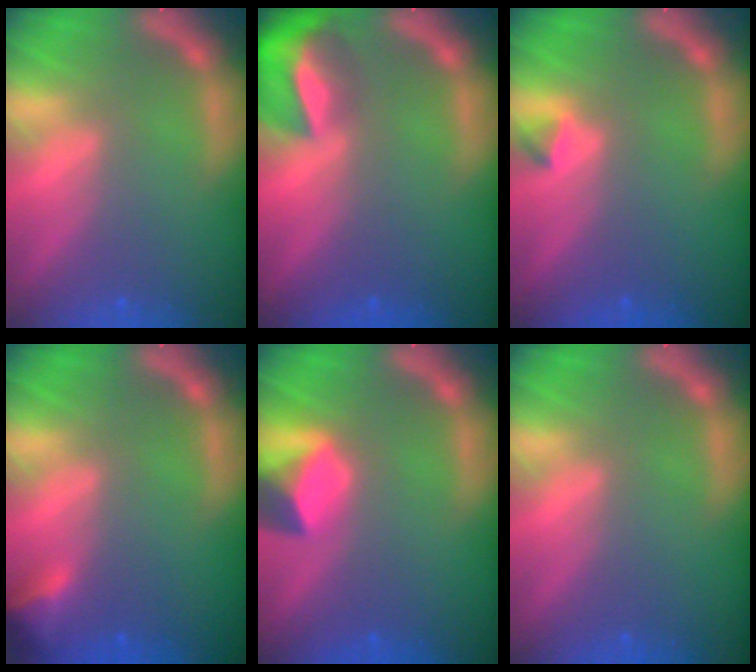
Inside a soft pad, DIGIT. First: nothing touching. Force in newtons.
{"total": 7.4}
{"total": 0.9}
{"total": 2.4}
{"total": 4.0}
{"total": 0.0}